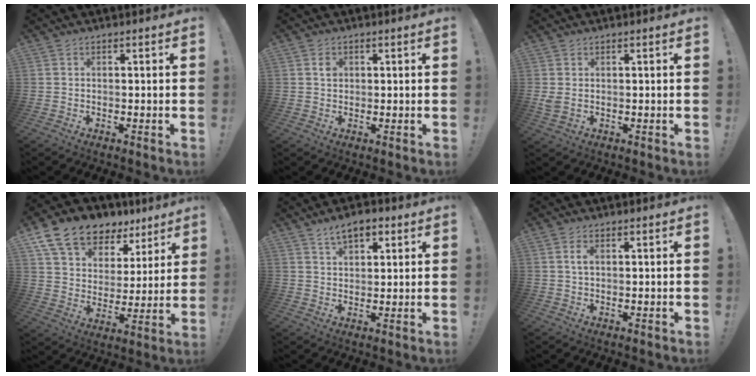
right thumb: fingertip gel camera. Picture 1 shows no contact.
{"total": 1.9, "force": [0.4, 1.6, 0.8], "torque": [0.007, -0.005, 0.002]}
{"total": 2.2, "force": [0.7, 1.3, 1.7], "torque": [-0.017, -0.004, 0.011]}
{"total": 13.9, "force": [9.8, 8.1, 5.4], "torque": [-0.089, -0.072, 0.181]}
{"total": 6.8, "force": [4.0, 3.9, 3.8], "torque": [-0.058, -0.007, 0.072]}
{"total": 2.7, "force": [0.9, 1.3, 2.2], "torque": [-0.031, -0.001, 0.012]}